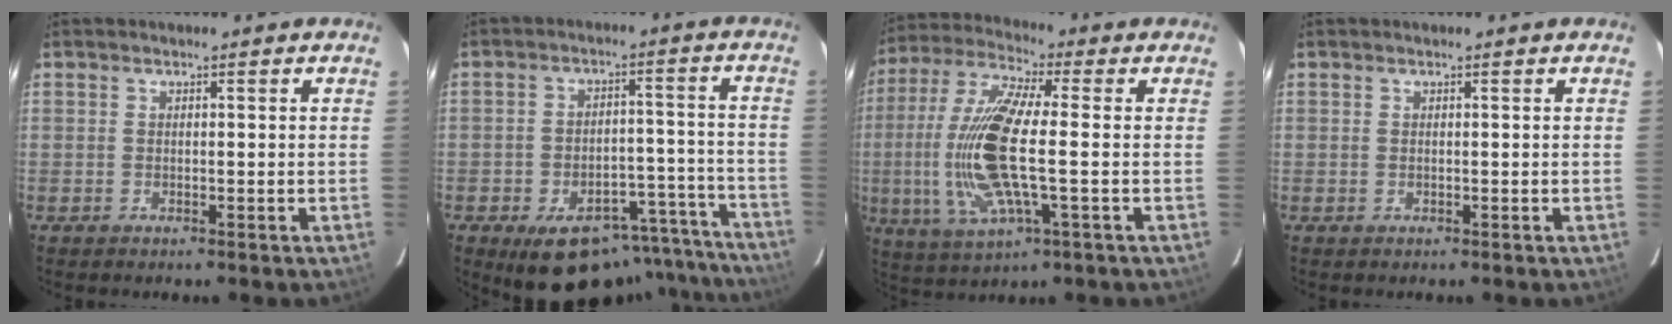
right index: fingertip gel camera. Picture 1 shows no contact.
{"total": 20.8, "force": [-16.5, 8.9, 8.8], "torque": [-0.125, 0.038, -0.189]}
{"total": 17.6, "force": [-1.6, 4.5, 16.9], "torque": [-0.352, -0.004, -0.031]}
{"total": 0.0}